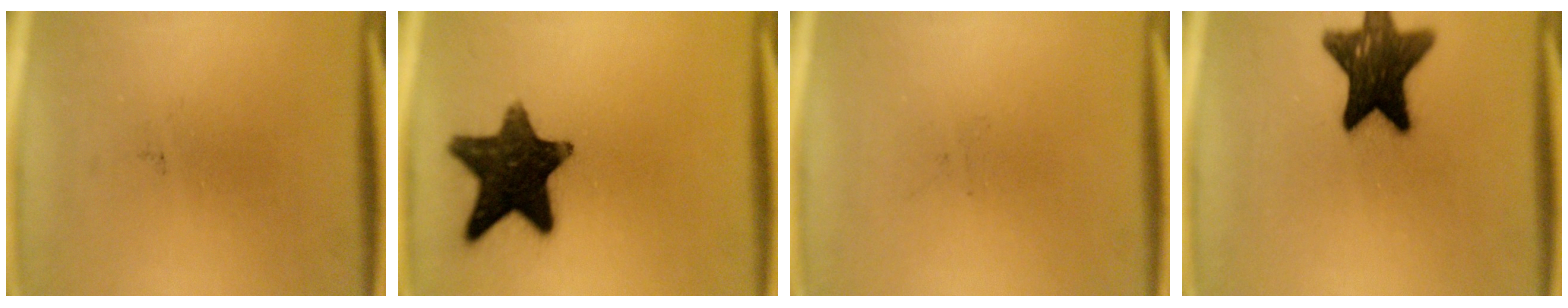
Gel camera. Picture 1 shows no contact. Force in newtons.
{"total": 14.6}
{"total": 0.0}
{"total": 14.5}